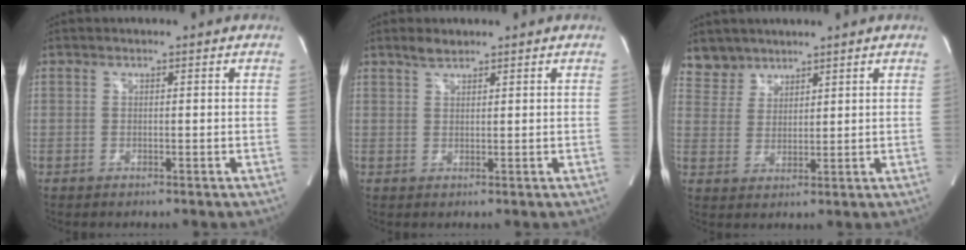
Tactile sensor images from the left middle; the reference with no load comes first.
{"total": 1.9, "force": [1.6, 0.9, 0.7], "torque": [-0.019, 0.003, 0.028]}
{"total": 4.5, "force": [3.8, 2.3, -0.4], "torque": [0.014, 0.006, 0.077]}